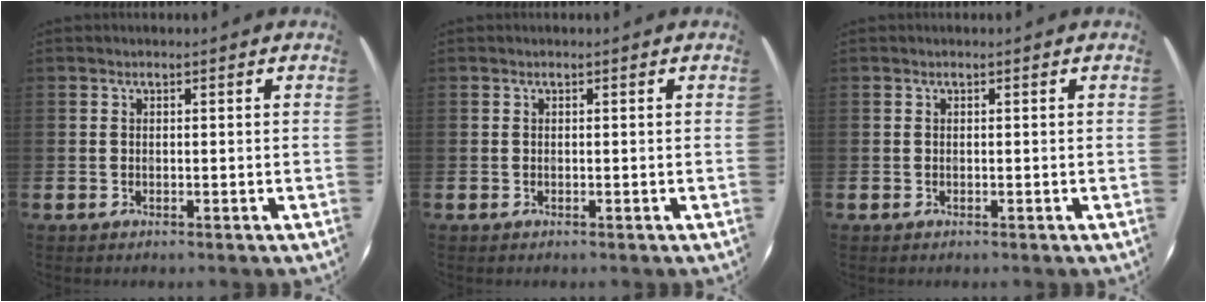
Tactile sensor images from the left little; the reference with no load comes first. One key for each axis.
{"total": 0.0}
{"total": 0.0}